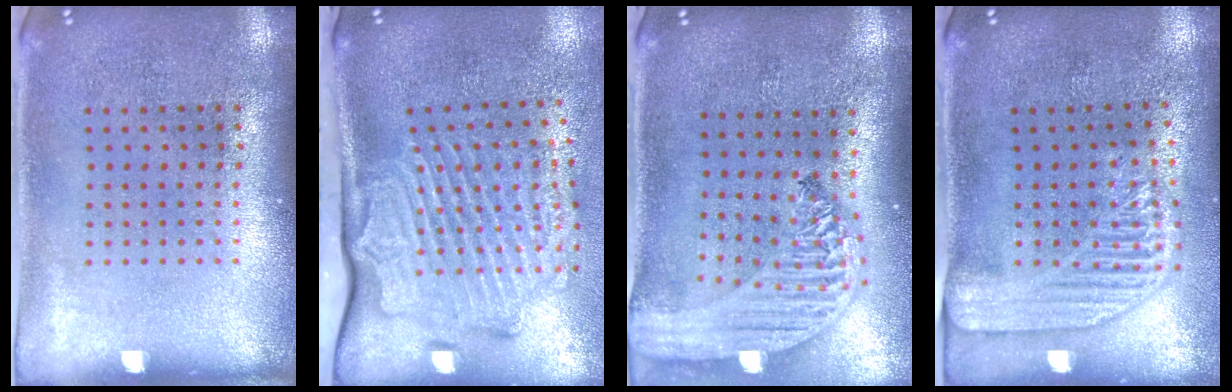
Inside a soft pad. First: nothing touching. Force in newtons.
{"total": 3.2, "press": 2.2, "slide": 2.3}
{"total": 2.5, "press": 2.1, "slide": 1.4}
{"total": 2.2, "press": 1.9, "slide": 1.2}